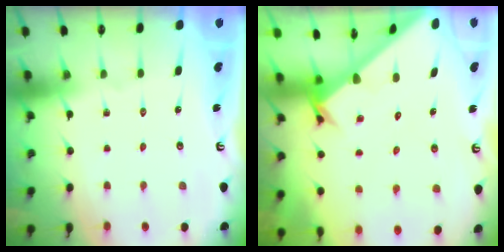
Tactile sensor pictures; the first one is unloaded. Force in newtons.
{"total": 2.6, "press": 2.6, "slide": 0.2}